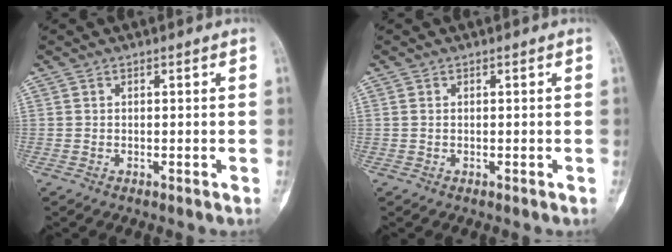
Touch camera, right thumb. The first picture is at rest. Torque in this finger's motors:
{"motor_torque": [-0.19, -0.21, 0.23, 0.05, -0.02]}